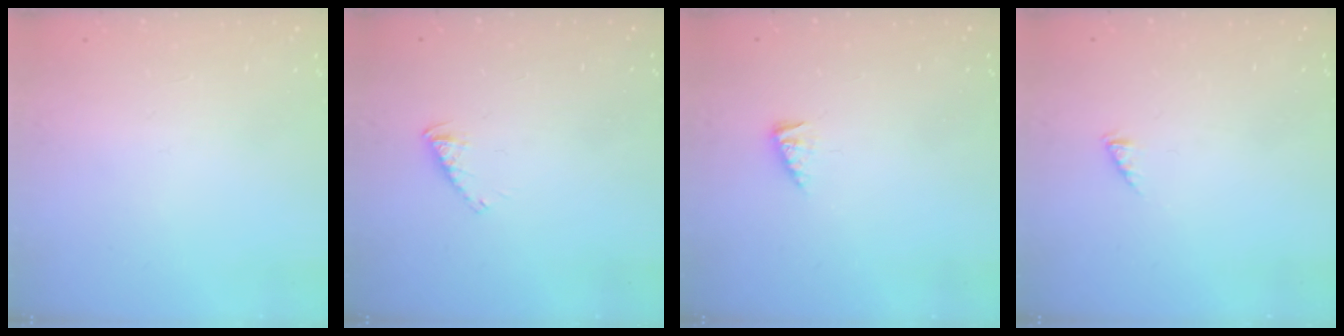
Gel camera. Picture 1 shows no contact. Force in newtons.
{"total": 2.5, "press": 2.5, "slide": 0.0}
{"total": 1.8, "press": 1.8, "slide": 0.4}
{"total": 0.0}